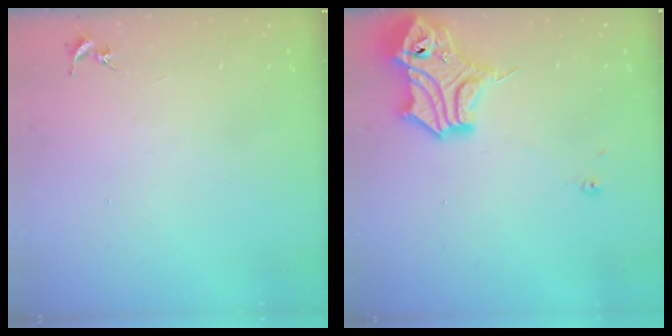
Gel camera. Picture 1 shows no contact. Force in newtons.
{"total": 15.5, "press": 15.4, "slide": 1.8}